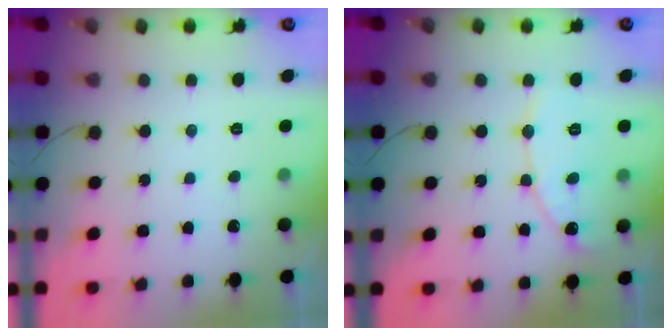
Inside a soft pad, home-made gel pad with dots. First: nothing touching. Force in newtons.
{"total": 9.5, "press": 9.5, "slide": 0.8}